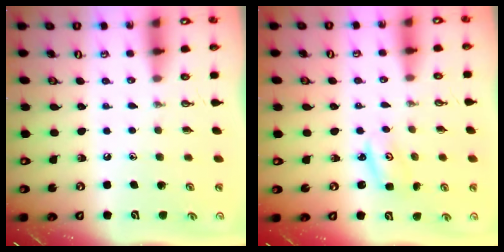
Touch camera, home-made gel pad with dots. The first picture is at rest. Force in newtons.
{"total": 2.6, "press": 2.6, "slide": 0.1}